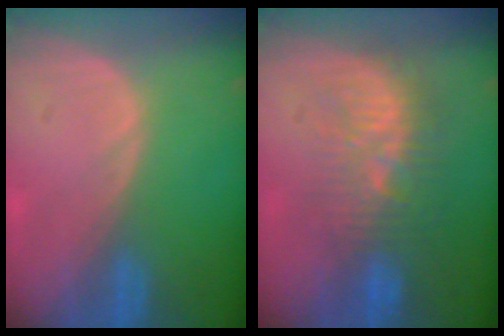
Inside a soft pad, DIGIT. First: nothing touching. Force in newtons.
{"total": 9.2, "press": 8.8, "slide": 2.5}